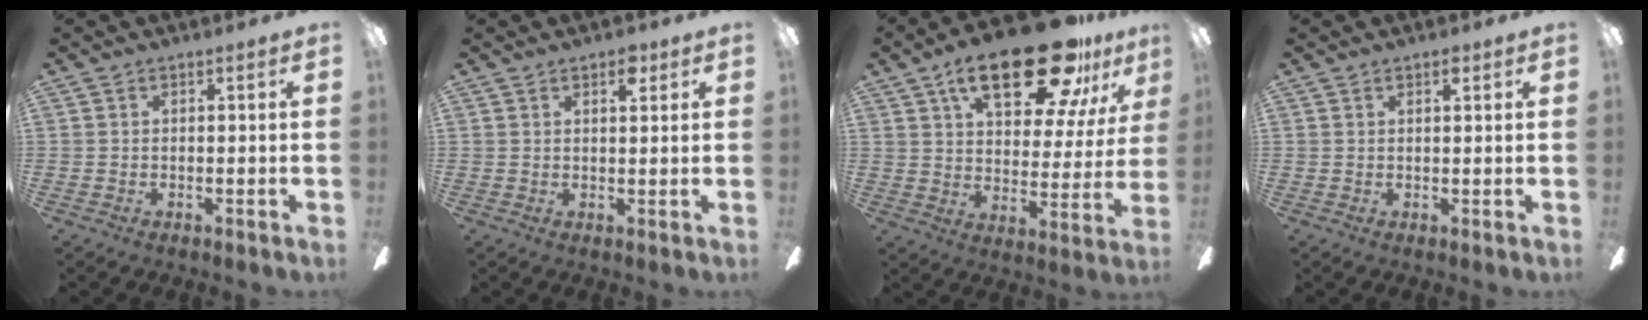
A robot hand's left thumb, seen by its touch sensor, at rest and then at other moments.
{"total": 3.4, "force": [2.4, 1.4, 1.9], "torque": [-0.010, -0.010, 0.036]}
{"total": 23.4, "force": [14.8, 9.2, 15.6], "torque": [-0.235, -0.075, 0.243]}
{"total": 1.6, "force": [1.3, 0.5, 0.8], "torque": [-0.001, -0.007, 0.019]}